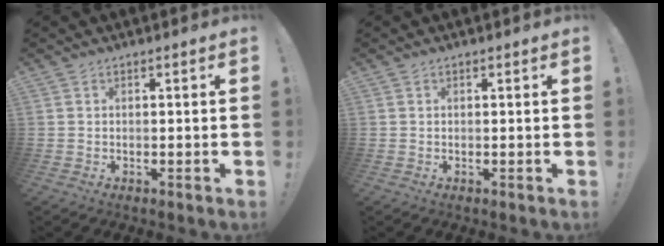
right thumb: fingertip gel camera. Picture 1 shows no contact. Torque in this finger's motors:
{"motor_torque": [-0.26, -0.10, -0.33, 0.21, 0.06]}